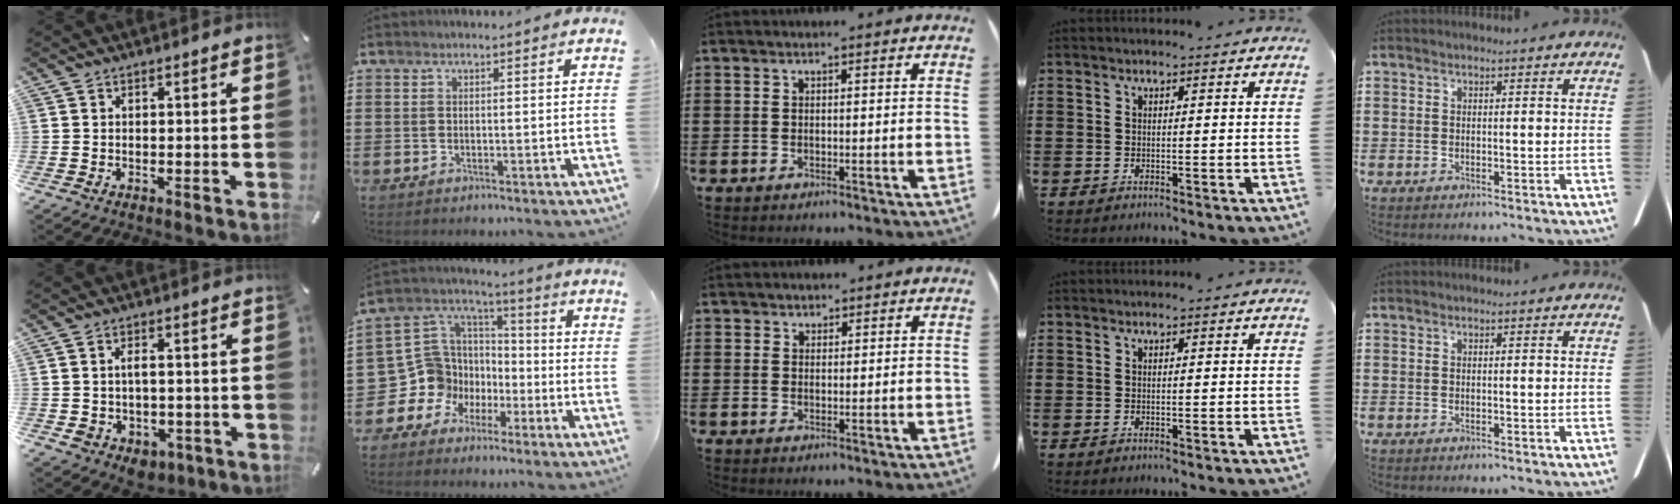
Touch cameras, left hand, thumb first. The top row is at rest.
{"thumb": {"total": 5.1, "force": [-0.3, 4.0, 3.1], "torque": [-0.052, 0.005, -0.004]}, "index": {"total": 9.3, "force": [-2.7, 8.9, 0.5], "torque": [-0.068, -0.013, -0.046]}, "middle": {"total": 1.4, "force": [1.3, 0.7, -0.1], "torque": [-0.003, 0.001, 0.026]}}